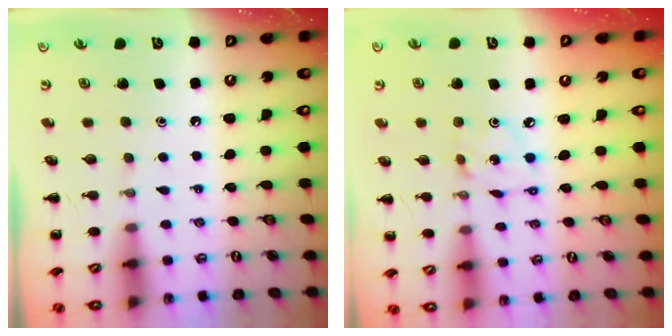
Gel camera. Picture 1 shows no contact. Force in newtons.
{"total": 2.2, "press": 2.1, "slide": 0.5}